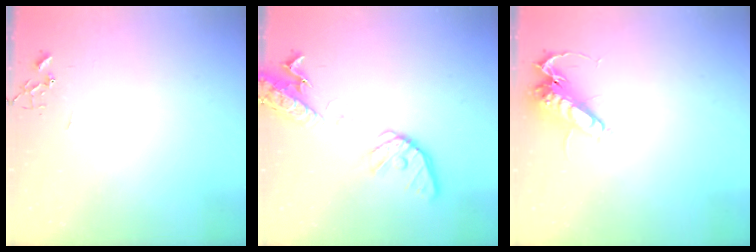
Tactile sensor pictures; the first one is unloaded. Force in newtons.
{"total": 16.0, "press": 15.8, "slide": 2.5}
{"total": 13.8, "press": 13.8, "slide": 1.2}